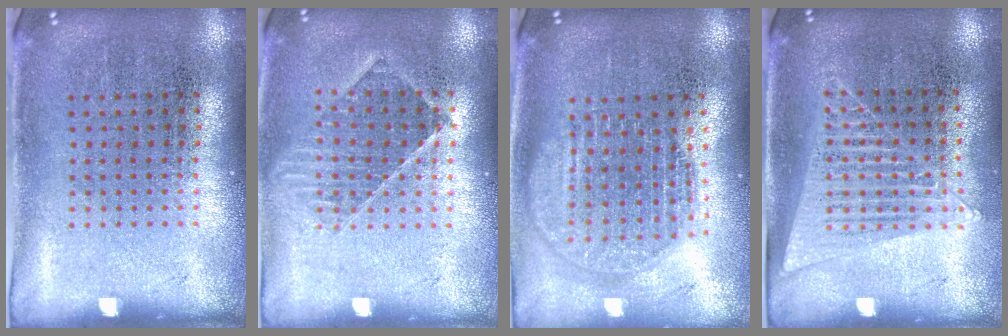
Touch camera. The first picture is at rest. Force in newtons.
{"total": 1.2, "press": 1.1, "slide": 0.5}
{"total": 1.8, "press": 1.5, "slide": 1.0}
{"total": 1.4, "press": 1.3, "slide": 0.5}